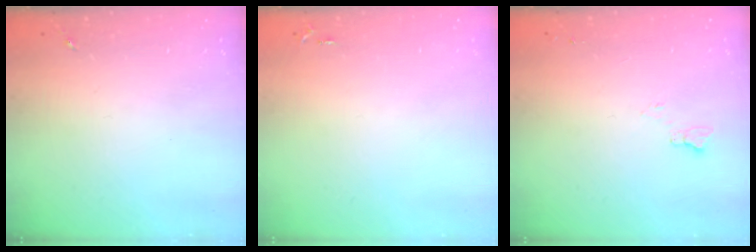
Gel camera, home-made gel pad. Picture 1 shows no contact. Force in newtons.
{"total": 2.5, "press": 2.5, "slide": 0.3}
{"total": 4.6, "press": 4.5, "slide": 0.6}